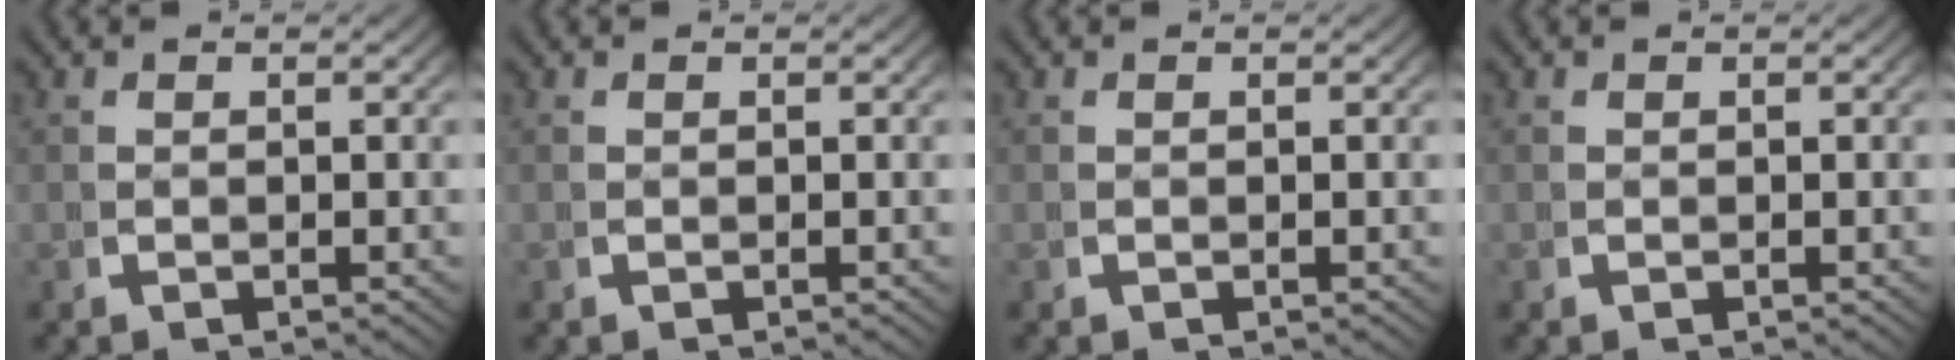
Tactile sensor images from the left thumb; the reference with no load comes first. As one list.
[{"total": 0.0}, {"total": 0.6, "force": [0.2, -0.6, -0.2], "torque": [0.006, -0.002, 0.005]}, {"total": 0.0}]